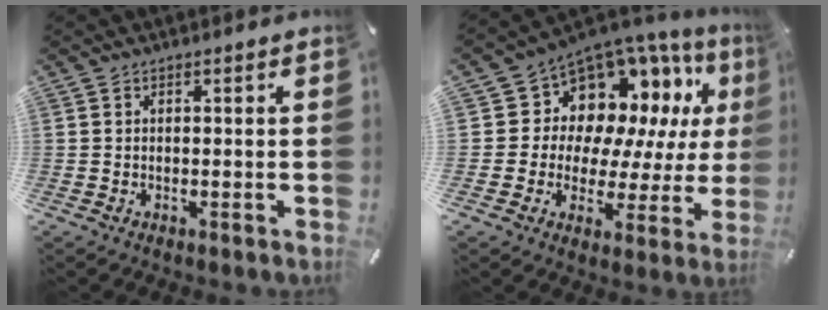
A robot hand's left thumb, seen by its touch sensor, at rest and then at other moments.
{"total": 11.4, "force": [6.3, 8.9, 3.2], "torque": [-0.064, -0.069, 0.119]}